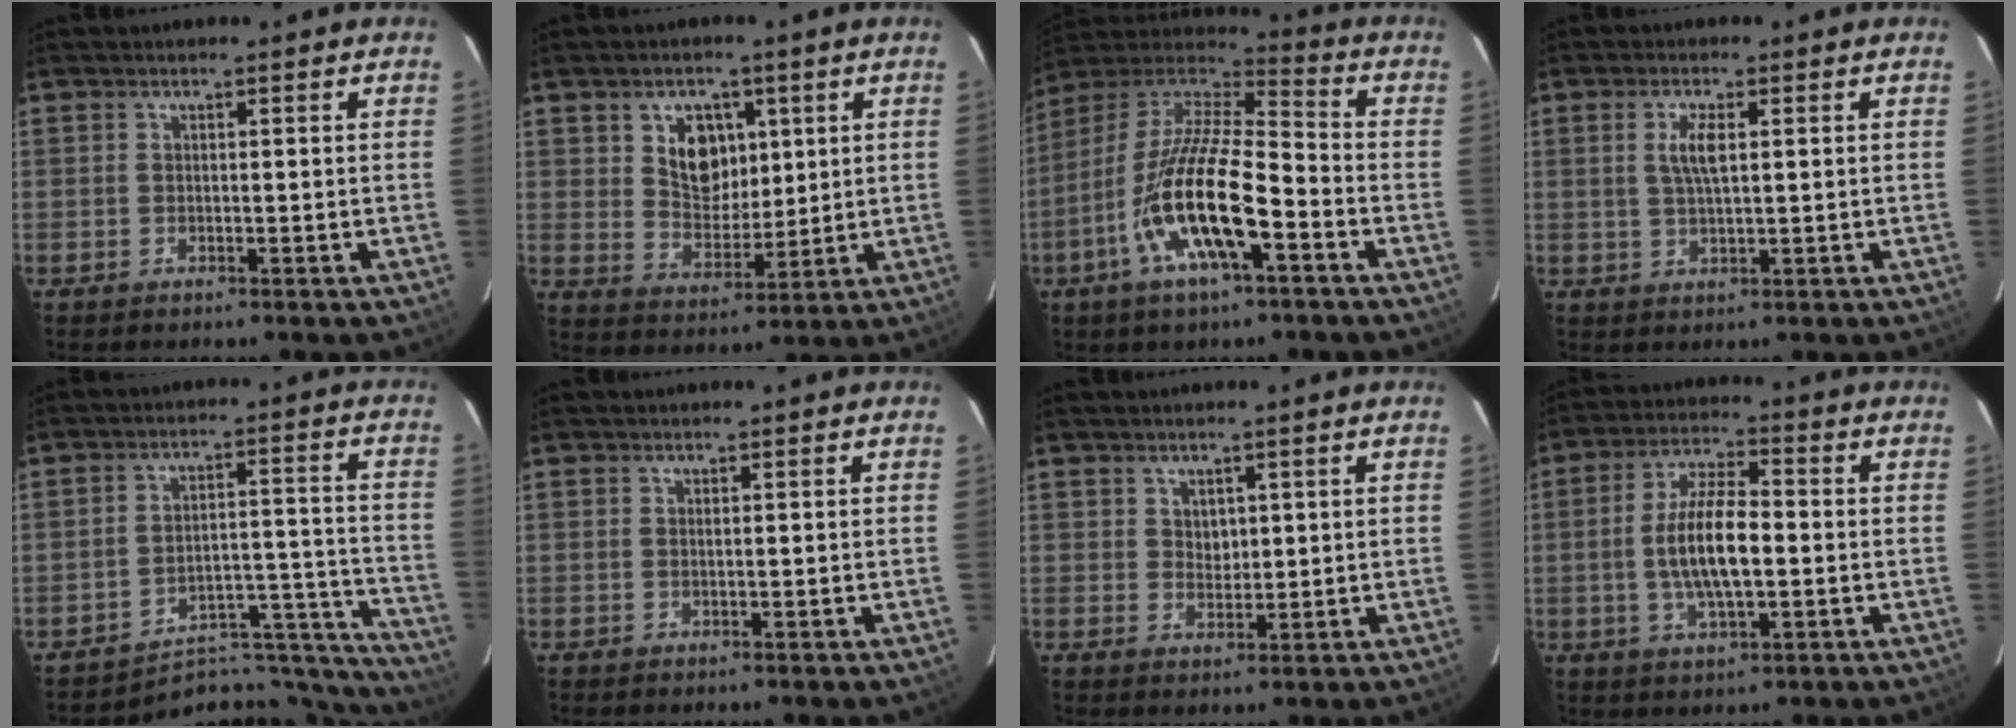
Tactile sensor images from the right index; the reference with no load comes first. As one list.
[{"total": 8.4, "force": [3.1, 6.2, 4.7], "torque": [-0.074, 0.005, 0.064]}, {"total": 19.1, "force": [-7.4, 5.0, 16.8], "torque": [-0.325, -0.022, -0.149]}, {"total": 4.0, "force": [1.0, 1.1, 3.7], "torque": [-0.072, 0.002, 0.020]}, {"total": 17.2, "force": [-16.6, 3.9, 1.8], "torque": [-0.001, 0.061, -0.230]}, {"total": 0.0}, {"total": 2.3, "force": [1.1, 1.8, 0.9], "torque": [-0.008, 0.002, 0.023]}, {"total": 10.7, "force": [-1.1, 3.8, 10.0], "torque": [-0.195, 0.005, -0.017]}]